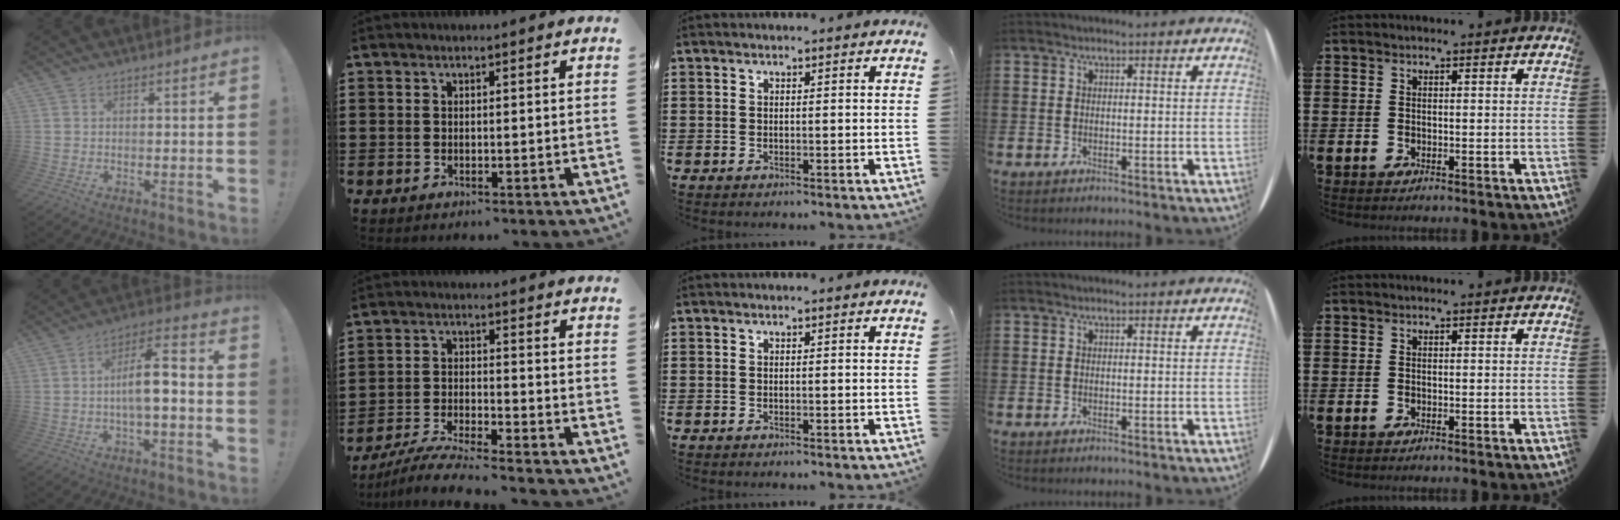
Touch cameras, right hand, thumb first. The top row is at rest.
{"thumb": {"total": 10.5, "force": [-1.2, 3.1, 10.0], "torque": [-0.160, 0.006, -0.026]}, "index": {"total": 5.3, "force": [-5.0, -0.2, 1.6], "torque": [-0.041, -0.011, -0.101]}}